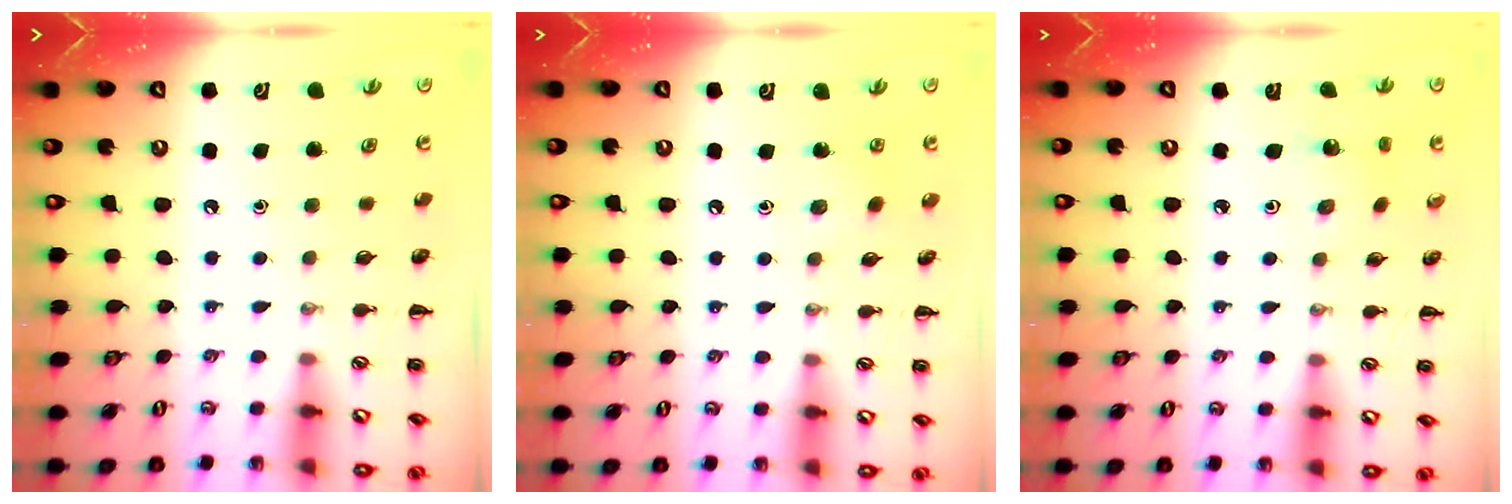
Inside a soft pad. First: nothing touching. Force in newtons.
{"total": 5.0, "press": 4.8, "slide": 1.5}
{"total": 2.1, "press": 2.0, "slide": 0.7}